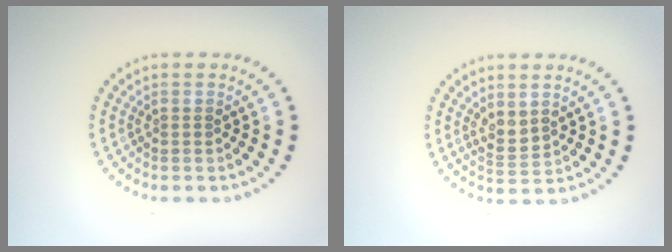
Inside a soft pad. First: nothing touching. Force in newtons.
{"total": 2.1, "press": 1.7, "slide": 1.2}